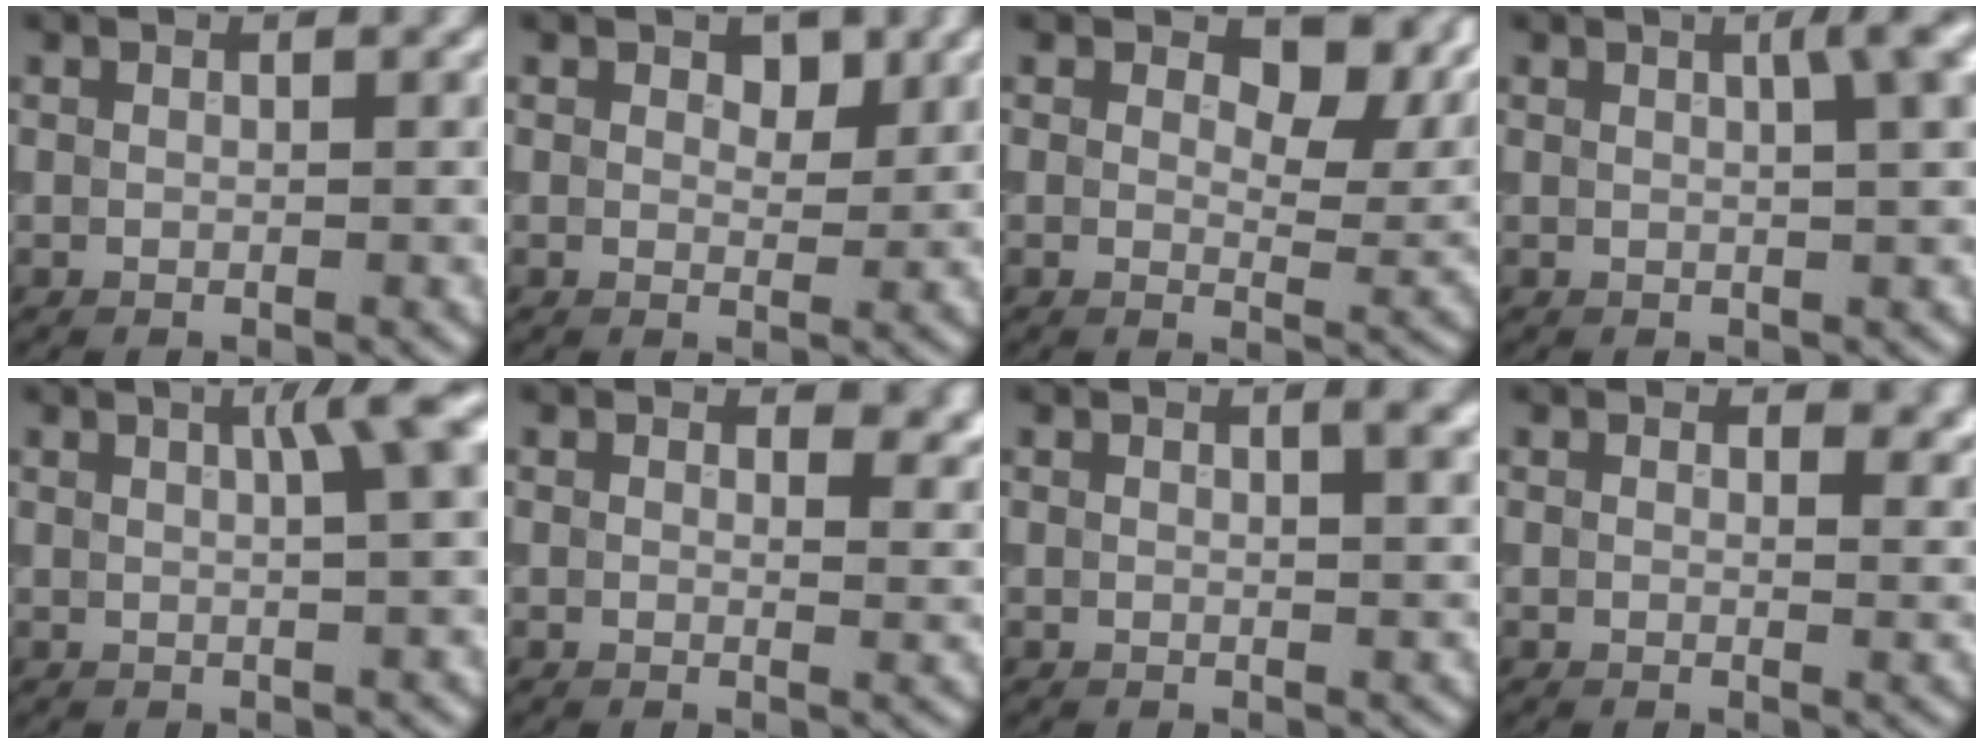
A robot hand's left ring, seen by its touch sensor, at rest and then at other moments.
{"total": 1.4, "force": [0.8, 0.9, 0.8], "torque": [-0.009, -0.003, 0.010]}
{"total": 5.8, "force": [2.0, 3.3, 4.3], "torque": [-0.054, -0.008, 0.025]}
{"total": 3.7, "force": [1.4, 0.9, 3.3], "torque": [-0.035, 0.011, 0.017]}
{"total": 4.4, "force": [1.5, 1.0, 4.1], "torque": [-0.040, 0.017, 0.018]}
{"total": 2.8, "force": [1.7, 1.4, 1.8], "torque": [-0.021, -0.006, 0.020]}
{"total": 2.5, "force": [1.1, 0.8, 2.0], "torque": [-0.012, 0.004, 0.013]}
{"total": 1.8, "force": [1.1, 0.9, 1.1], "torque": [-0.011, -0.007, 0.017]}